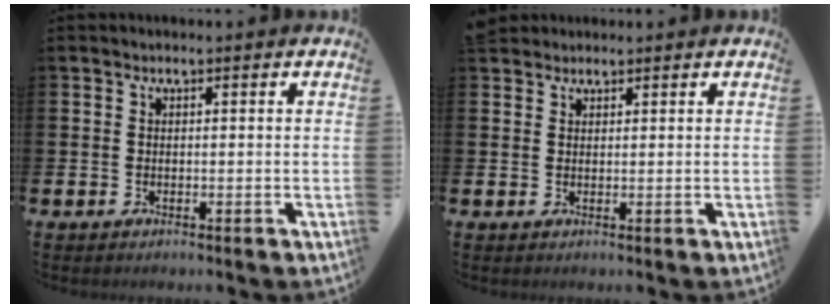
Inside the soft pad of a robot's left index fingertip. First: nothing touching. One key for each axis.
{"total": 1.9, "fx": 1.8, "fy": 0.7, "fz": -0.2, "tx": 0.014, "ty": -0.002, "tz": 0.031}